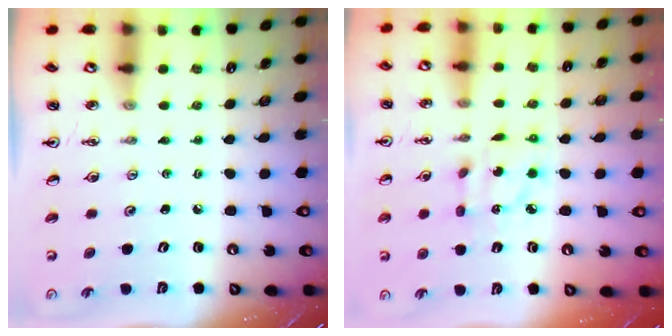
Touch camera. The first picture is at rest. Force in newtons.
{"total": 6.1, "press": 6.1, "slide": 0.2}